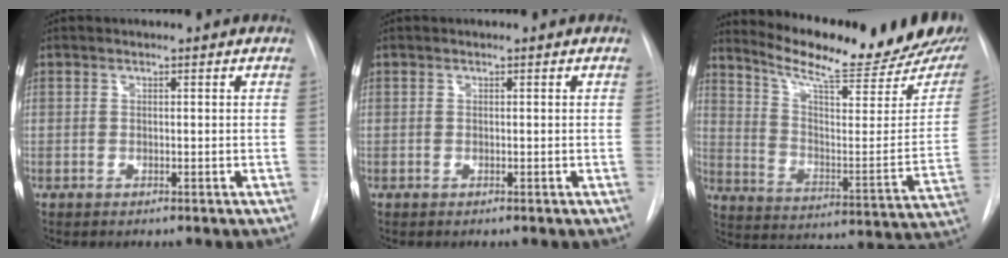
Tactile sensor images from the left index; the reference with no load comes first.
{"total": 0.0}
{"total": 23.3, "force": [20.2, 2.8, 11.3], "torque": [-0.177, -0.076, 0.276]}